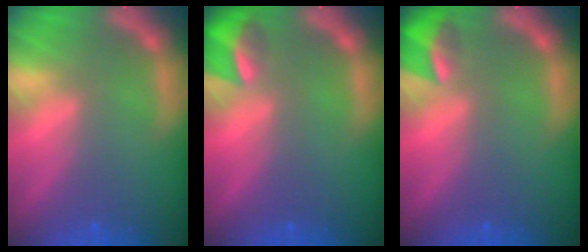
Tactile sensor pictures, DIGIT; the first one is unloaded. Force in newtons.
{"total": 3.9}
{"total": 3.4}